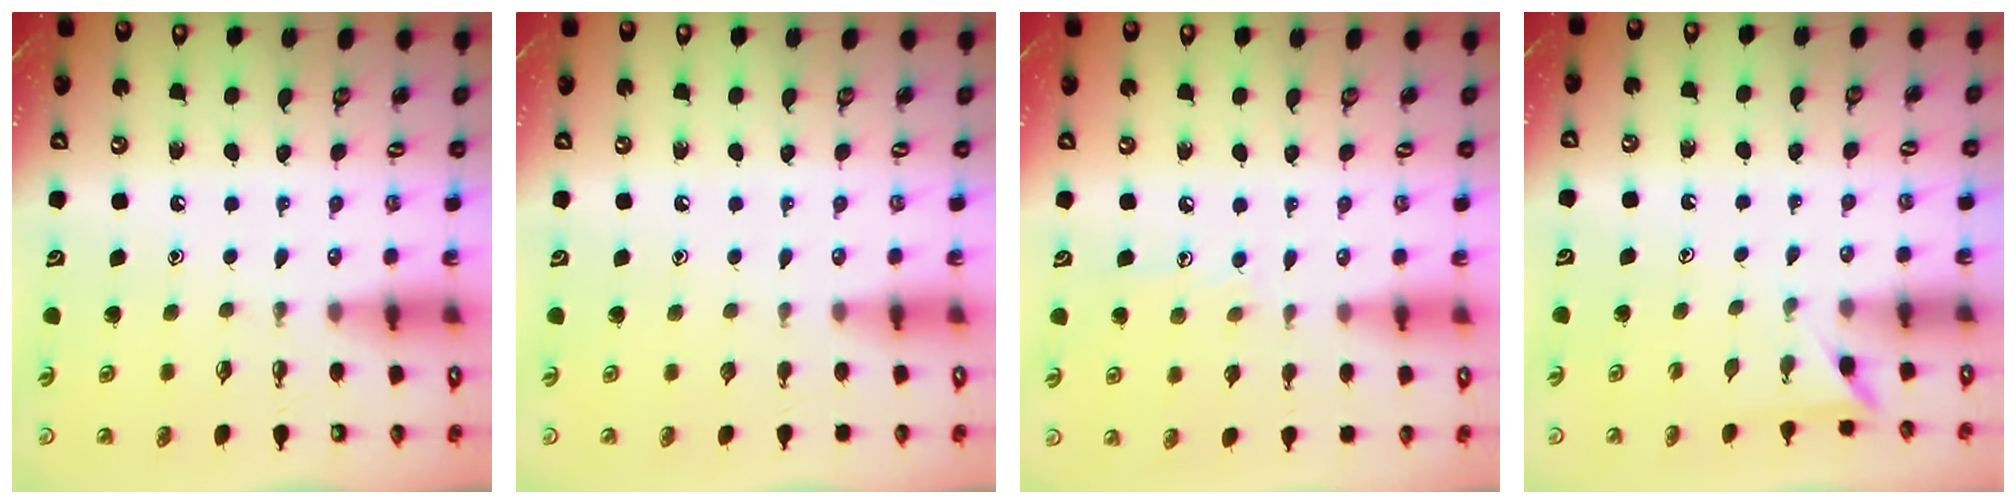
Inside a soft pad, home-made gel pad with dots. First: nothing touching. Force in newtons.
{"total": 0.0}
{"total": 6.4, "press": 6.4, "slide": 0.6}
{"total": 2.3, "press": 2.3, "slide": 0.2}